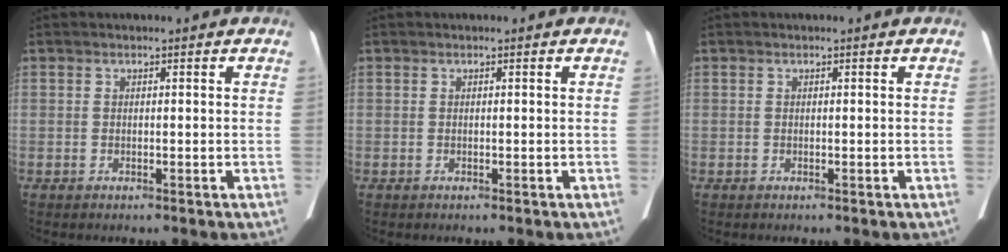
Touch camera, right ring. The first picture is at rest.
{"total": 0.0}
{"total": 0.0}